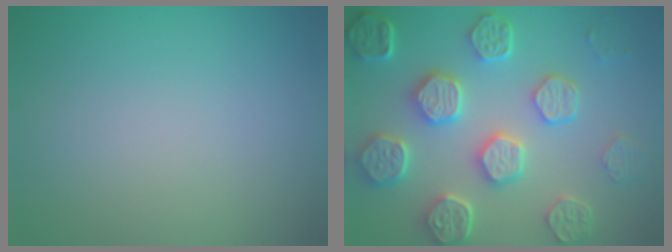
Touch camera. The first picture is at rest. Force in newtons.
{"total": 7.3, "press": 6.0, "slide": 4.0}